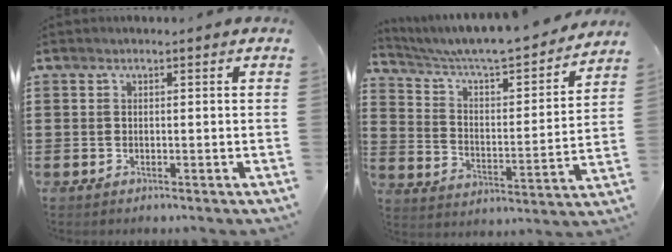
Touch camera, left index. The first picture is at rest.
{"total": 5.3, "force": [5.0, 0.5, 1.9], "torque": [-0.064, -0.047, 0.076]}